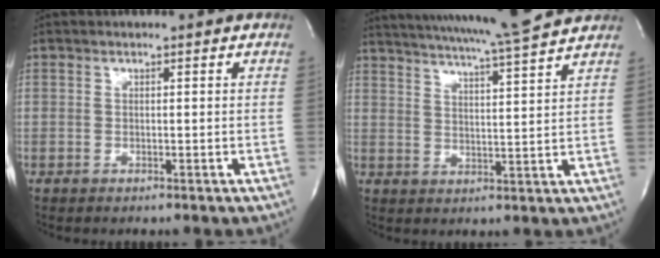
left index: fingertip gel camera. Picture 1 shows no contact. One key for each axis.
{"total": 16.0, "fx": 14.5, "fy": -0.8, "fz": 6.8, "tx": -0.125, "ty": -0.011, "tz": 0.203}